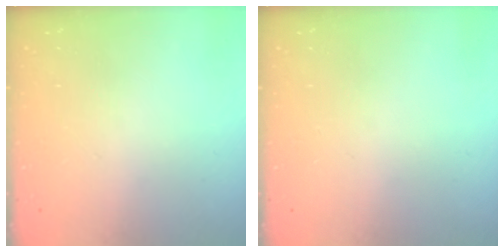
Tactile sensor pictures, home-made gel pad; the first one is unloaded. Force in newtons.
{"total": 0.0}